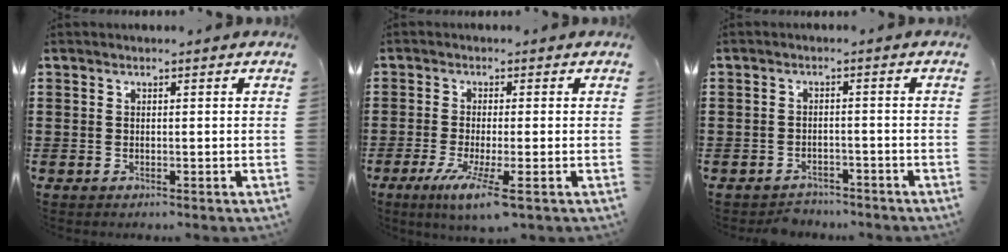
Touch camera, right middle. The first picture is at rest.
{"total": 5.4, "force": [-2.3, 0.2, 4.9], "torque": [-0.103, -0.023, -0.040]}
{"total": 2.2, "force": [-2.1, 0.6, -0.1], "torque": [-0.005, 0.000, -0.048]}